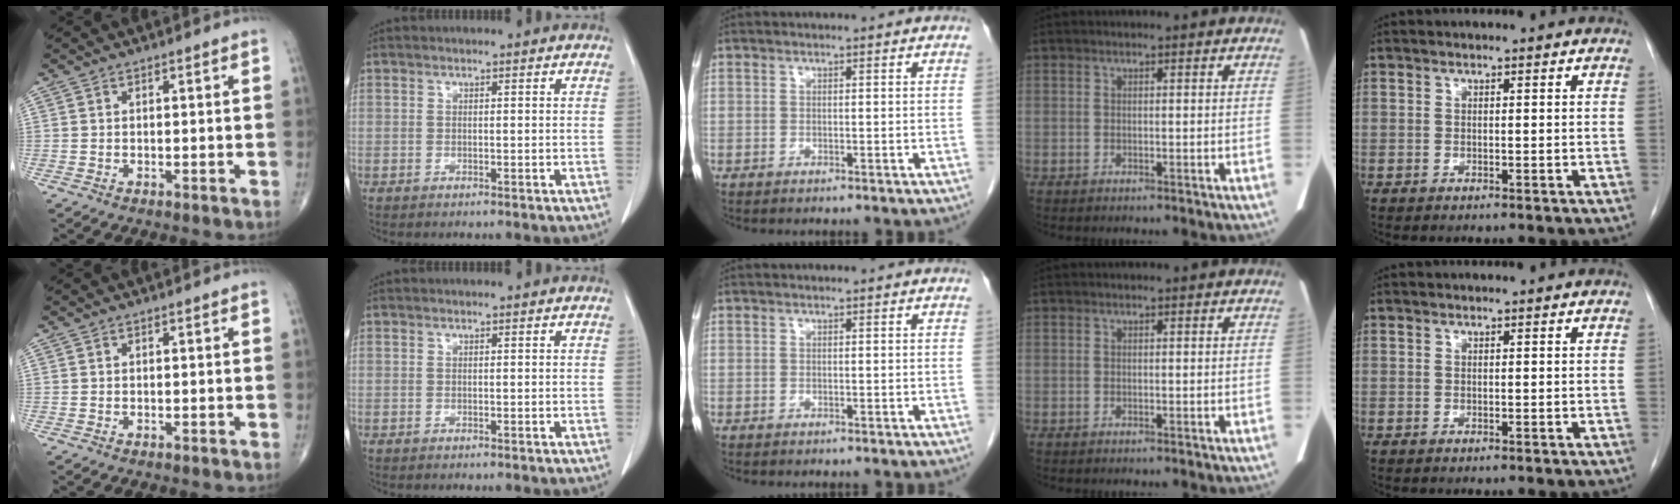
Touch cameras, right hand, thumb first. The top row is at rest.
{}